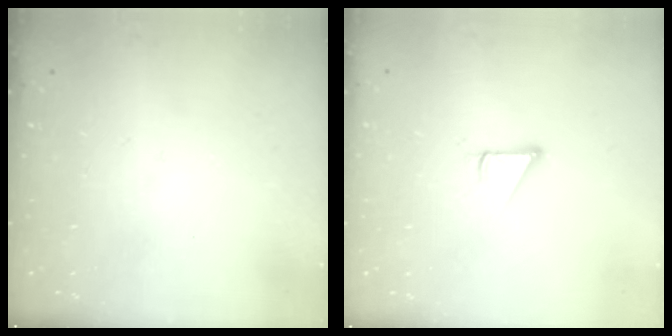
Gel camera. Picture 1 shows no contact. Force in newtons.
{"total": 1.6, "press": 1.6, "slide": 0.2}